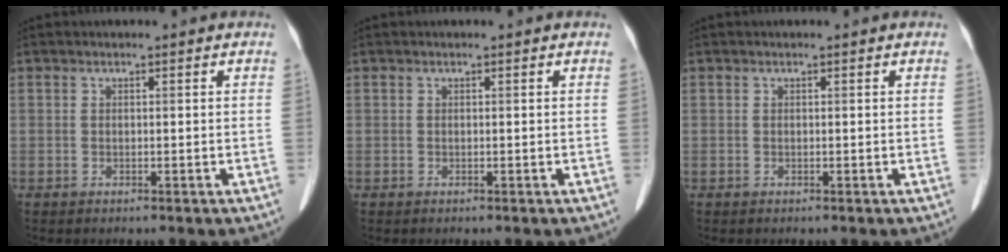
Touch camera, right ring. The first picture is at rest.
{"total": 0.0}
{"total": 0.0}